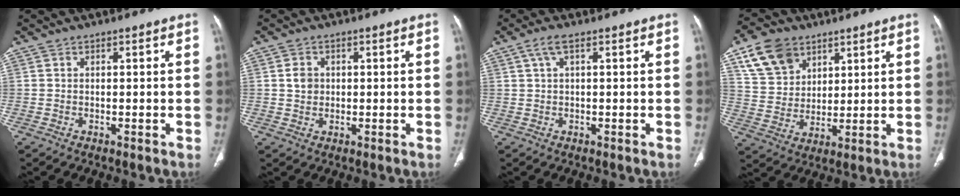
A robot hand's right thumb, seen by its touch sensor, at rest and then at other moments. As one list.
[{"total": 3.0, "force": [0.3, 2.6, 1.5], "torque": [-0.014, 0.003, 0.004]}, {"total": 2.8, "force": [1.2, 1.0, 2.4], "torque": [-0.057, 0.013, 0.028]}, {"total": 11.7, "force": [6.6, 8.2, 5.1], "torque": [-0.072, -0.019, 0.131]}]